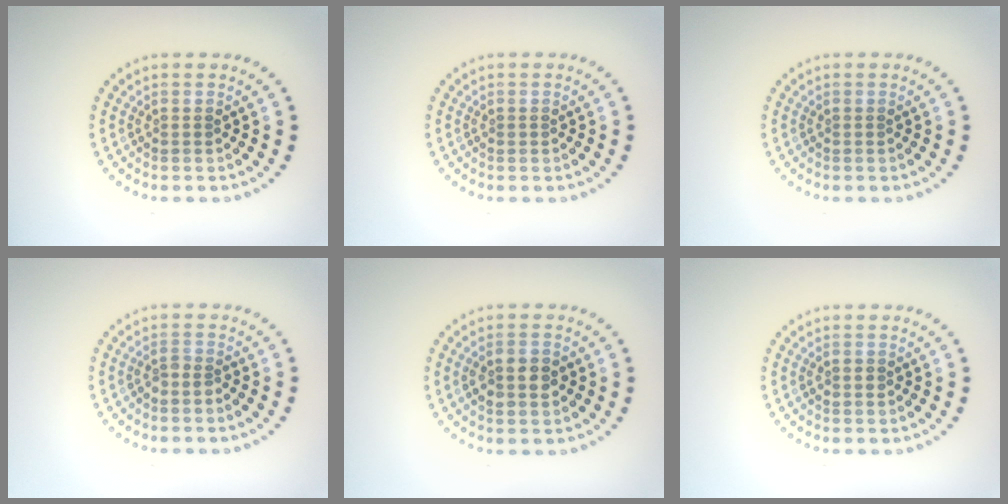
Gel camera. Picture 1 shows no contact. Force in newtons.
{"total": 0.0}
{"total": 0.0}
{"total": 1.0, "press": 0.6, "slide": 0.8}
{"total": 2.4, "press": 2.4, "slide": 0.2}
{"total": 1.1, "press": 1.0, "slide": 0.3}